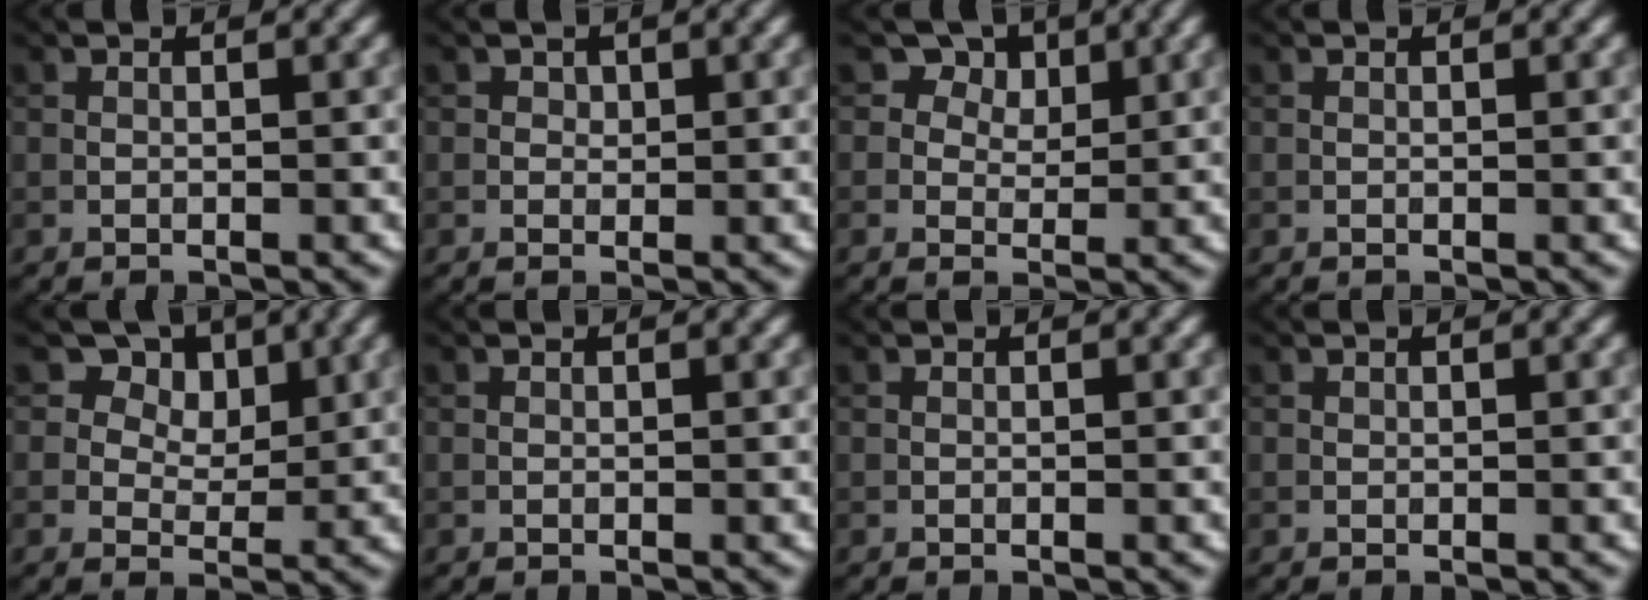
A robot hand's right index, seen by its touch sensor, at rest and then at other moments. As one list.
[{"total": 0.8, "force": [0.3, 0.7, 0.2], "torque": [-0.001, -0.005, 0.001]}, {"total": 4.5, "force": [2.5, 3.2, 1.9], "torque": [-0.034, -0.006, 0.027]}, {"total": 0.0}, {"total": 6.9, "force": [3.8, 4.8, 3.2], "torque": [-0.054, -0.003, 0.050]}, {"total": 0.0}, {"total": 0.0}, {"total": 0.0}]